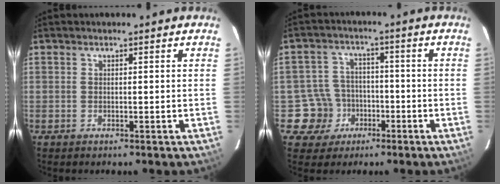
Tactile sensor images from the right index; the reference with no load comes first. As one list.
[{"total": 7.4, "force": [-3.1, 6.8, 0.2], "torque": [-0.027, 0.028, -0.045]}]